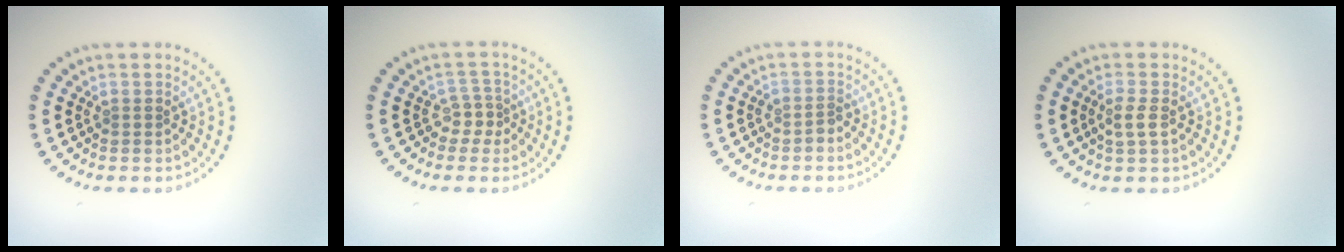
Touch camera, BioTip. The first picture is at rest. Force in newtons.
{"total": 1.8, "press": 1.3, "slide": 1.3}
{"total": 1.1, "press": 0.8, "slide": 0.7}
{"total": 1.5, "press": 1.4, "slide": 0.5}